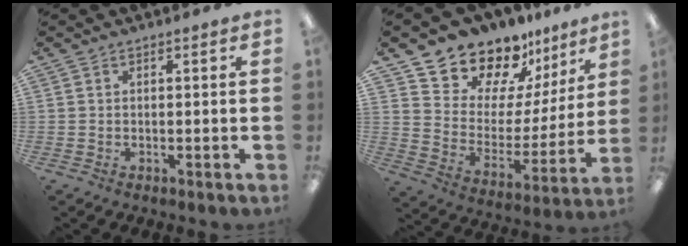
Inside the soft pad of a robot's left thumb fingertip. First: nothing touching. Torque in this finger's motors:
{"motor_torque": [0.48, 0.53, 1.54, -1.23, 0.20]}